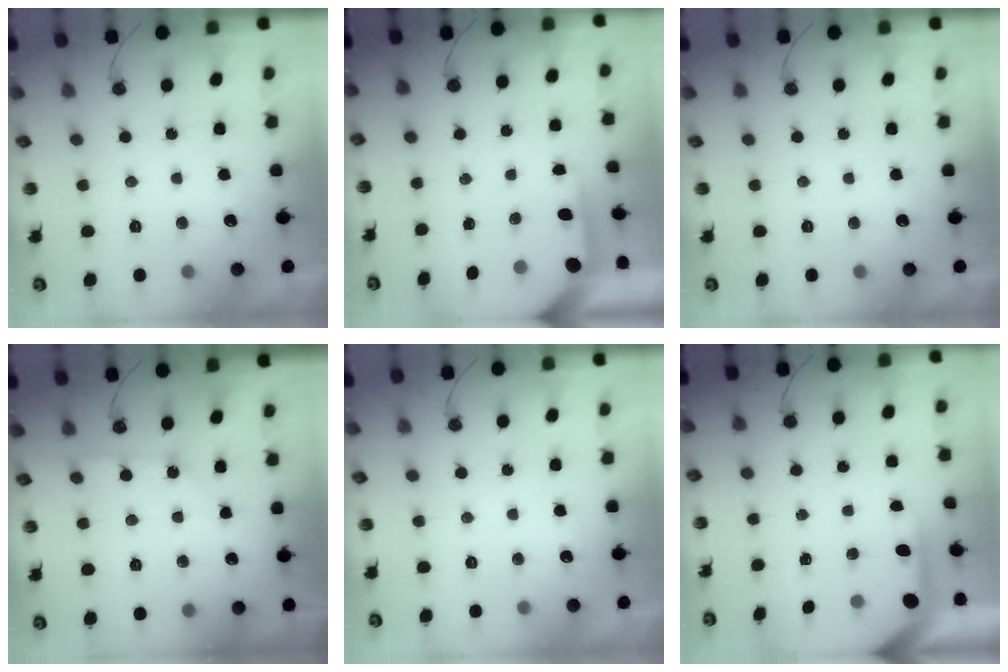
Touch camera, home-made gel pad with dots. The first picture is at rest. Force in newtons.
{"total": 6.5, "press": 6.5, "slide": 0.2}
{"total": 0.0}
{"total": 3.4, "press": 3.4, "slide": 0.5}
{"total": 0.0}
{"total": 3.5, "press": 3.5, "slide": 0.4}